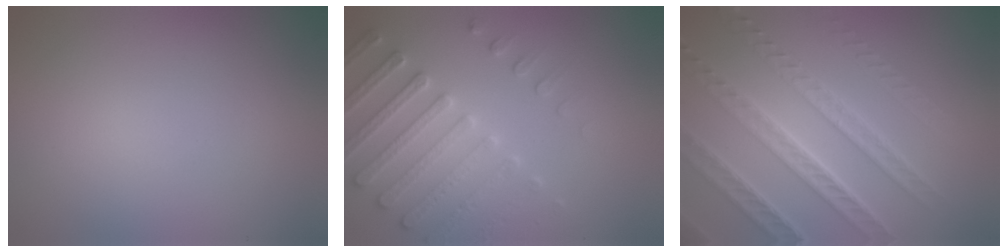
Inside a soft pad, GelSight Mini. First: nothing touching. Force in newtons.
{"total": 4.5, "press": 4.4, "slide": 1.2}
{"total": 8.3, "press": 5.8, "slide": 5.9}